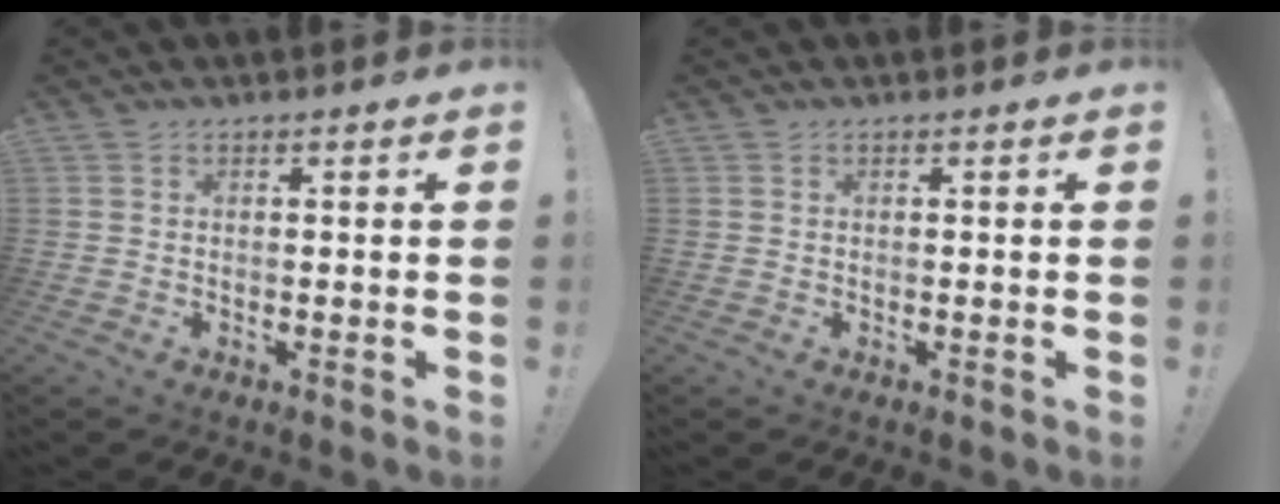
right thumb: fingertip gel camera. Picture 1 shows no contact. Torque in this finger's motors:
{"motor_torque": [-0.05, 0.06, -0.07, 0.04, 0.00]}